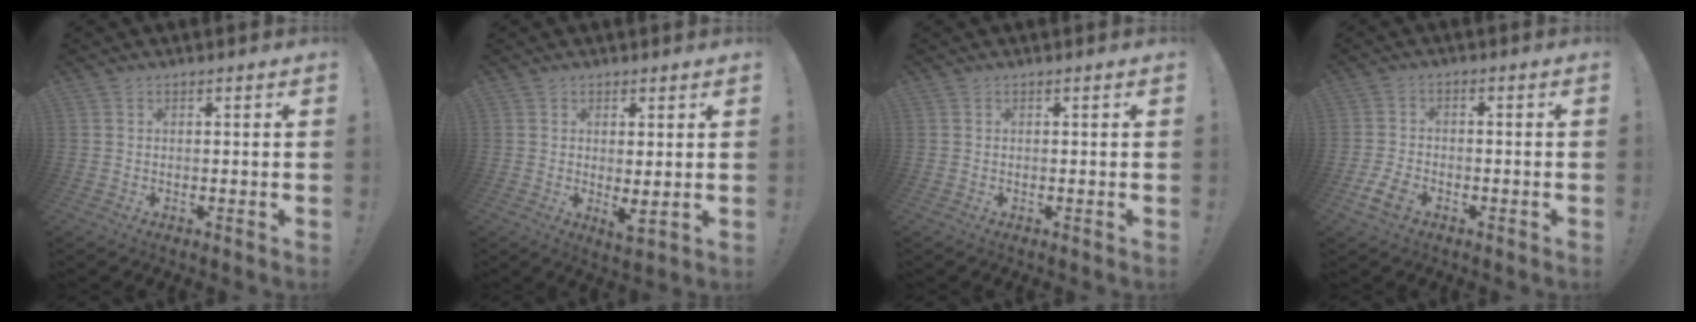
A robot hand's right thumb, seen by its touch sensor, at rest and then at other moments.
{"total": 3.7, "force": [0.6, 0.9, 3.5], "torque": [-0.041, -0.021, 0.013]}
{"total": 0.0}
{"total": 6.6, "force": [-3.5, 3.9, 4.0], "torque": [-0.094, 0.006, -0.062]}